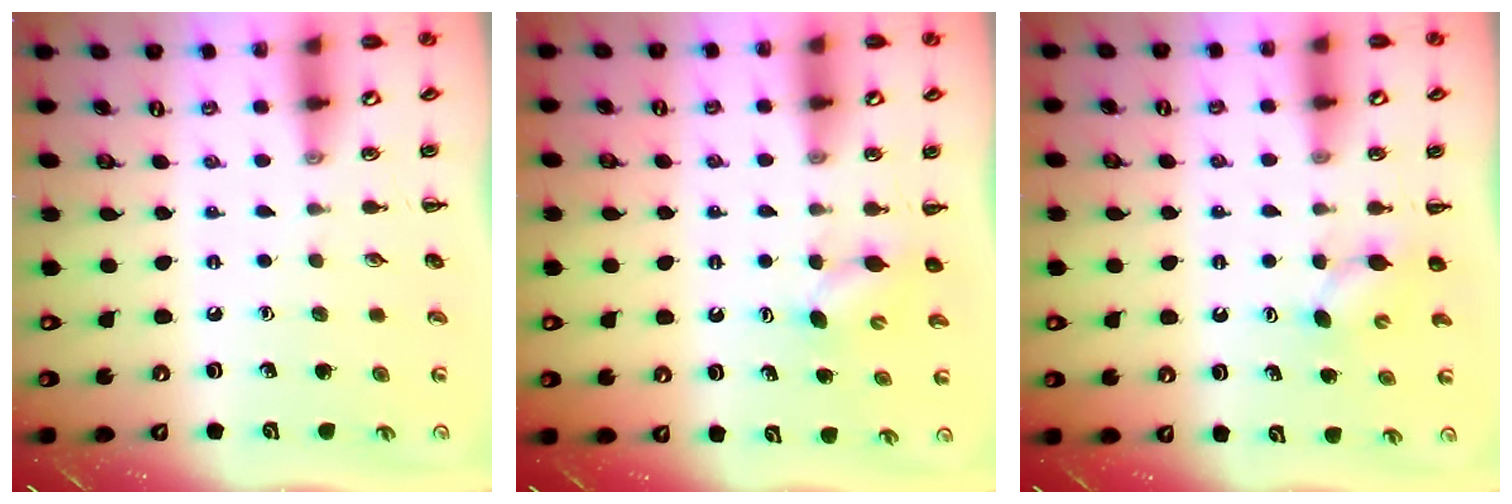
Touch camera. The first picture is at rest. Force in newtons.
{"total": 3.1, "press": 3.1, "slide": 0.7}
{"total": 3.6, "press": 3.5, "slide": 0.8}